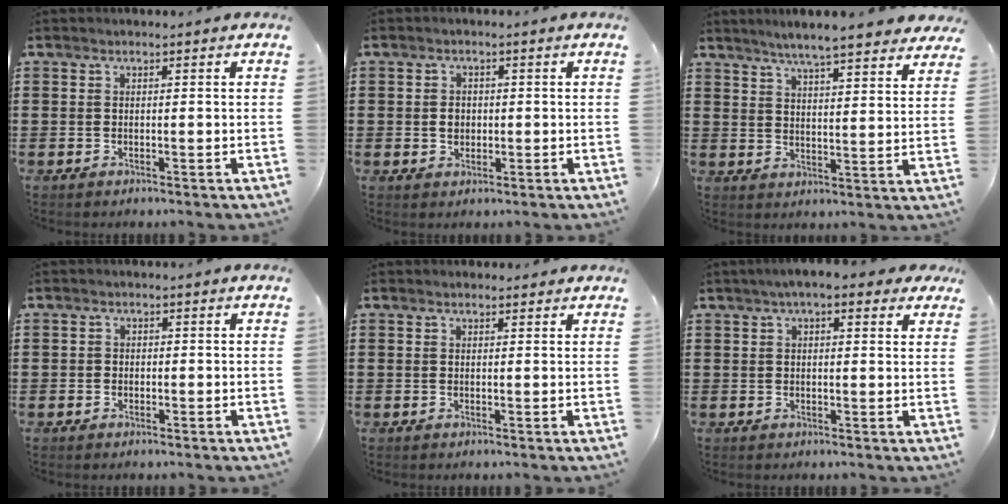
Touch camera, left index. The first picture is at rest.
{"total": 2.1, "force": [-0.1, 1.8, 1.2], "torque": [-0.029, 0.005, -0.004]}
{"total": 5.7, "force": [5.3, -0.1, 2.3], "torque": [-0.064, -0.021, 0.091]}
{"total": 0.9, "force": [-0.3, 0.8, 0.3], "torque": [-0.009, 0.003, -0.008]}
{"total": 0.9, "force": [0.7, 0.5, 0.1], "torque": [-0.004, 0.005, 0.014]}
{"total": 4.5, "force": [3.0, 1.0, 3.2], "torque": [-0.070, 0.006, 0.052]}